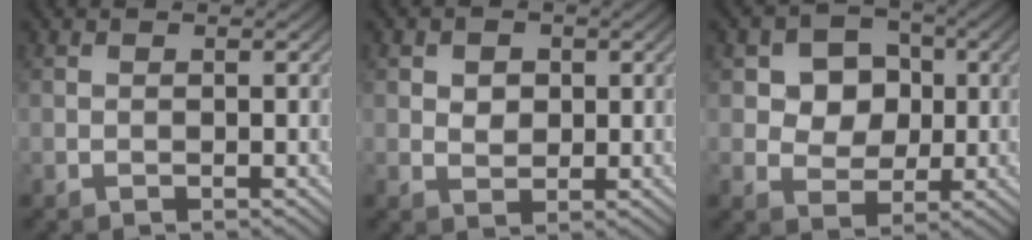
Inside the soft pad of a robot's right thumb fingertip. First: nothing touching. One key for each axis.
{"total": 2.4, "fx": 0.7, "fy": 2.0, "fz": 1.3, "tx": -0.026, "ty": -0.002, "tz": 0.006}
{"total": 6.3, "fx": 1.1, "fy": 5.3, "fz": 3.2, "tx": -0.074, "ty": 0.002, "tz": 0.005}